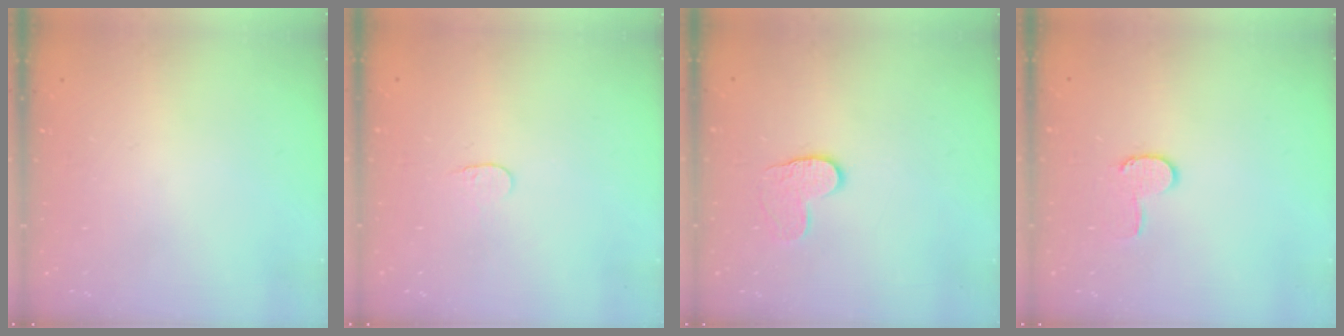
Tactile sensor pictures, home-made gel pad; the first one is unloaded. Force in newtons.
{"total": 3.8, "press": 3.7, "slide": 0.4}
{"total": 6.9, "press": 6.8, "slide": 0.5}
{"total": 6.9, "press": 6.8, "slide": 0.7}